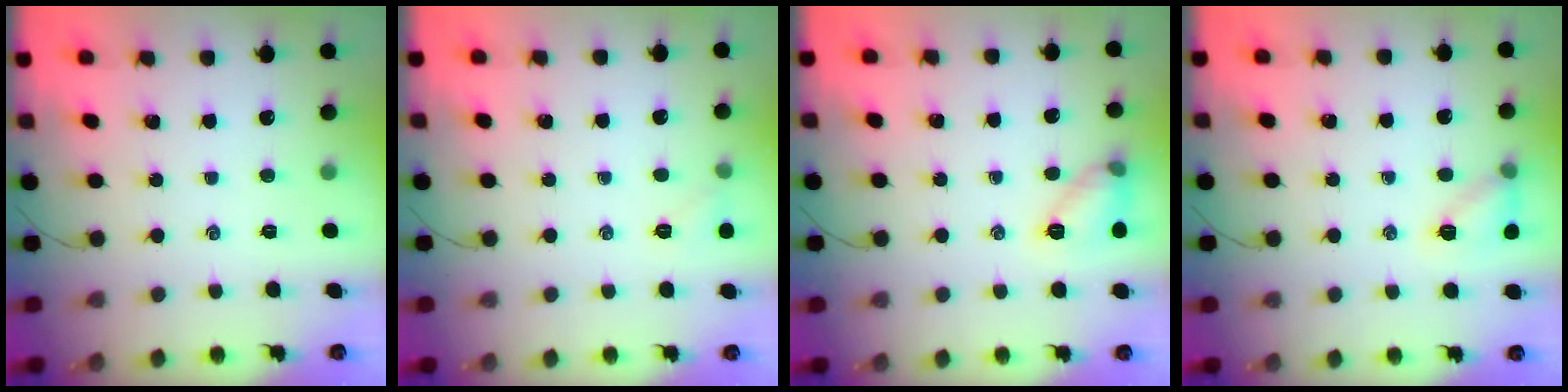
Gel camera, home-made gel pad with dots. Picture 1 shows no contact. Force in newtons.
{"total": 5.2, "press": 5.0, "slide": 1.5}
{"total": 9.7, "press": 9.6, "slide": 1.4}
{"total": 9.9, "press": 9.7, "slide": 1.9}